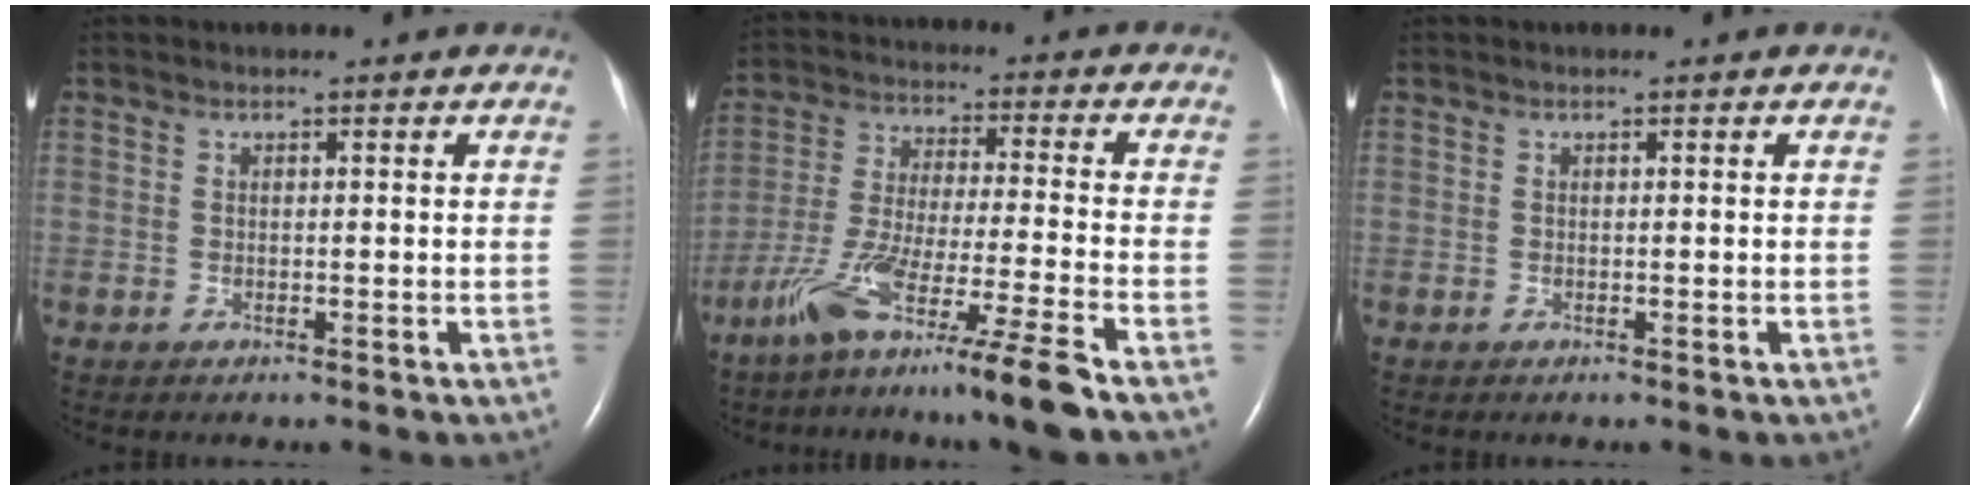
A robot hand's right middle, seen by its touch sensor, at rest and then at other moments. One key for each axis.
{"total": 14.1, "fx": -9.9, "fy": -1.5, "fz": 10.0, "tx": -0.199, "ty": -0.045, "tz": -0.178}
{"total": 0.0}